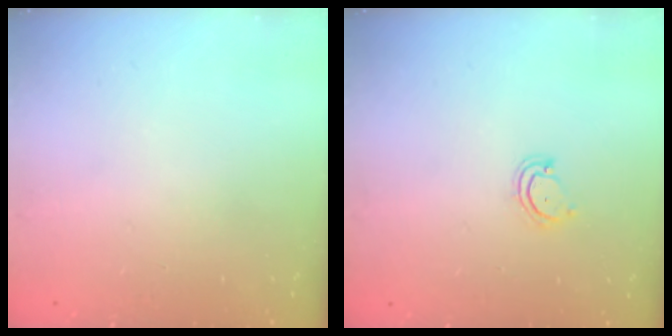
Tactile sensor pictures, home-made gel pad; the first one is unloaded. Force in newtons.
{"total": 3.6, "press": 3.6, "slide": 0.3}